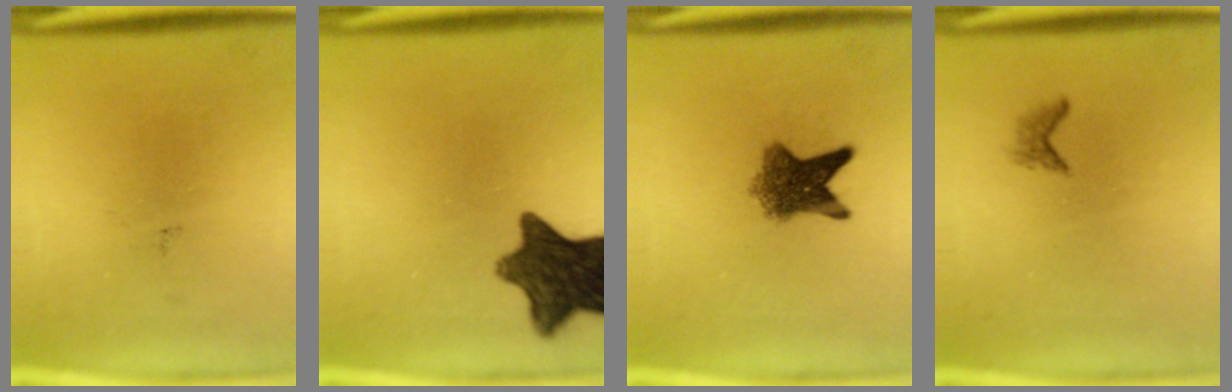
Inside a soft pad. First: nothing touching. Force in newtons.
{"total": 11.4}
{"total": 6.3}
{"total": 1.0}